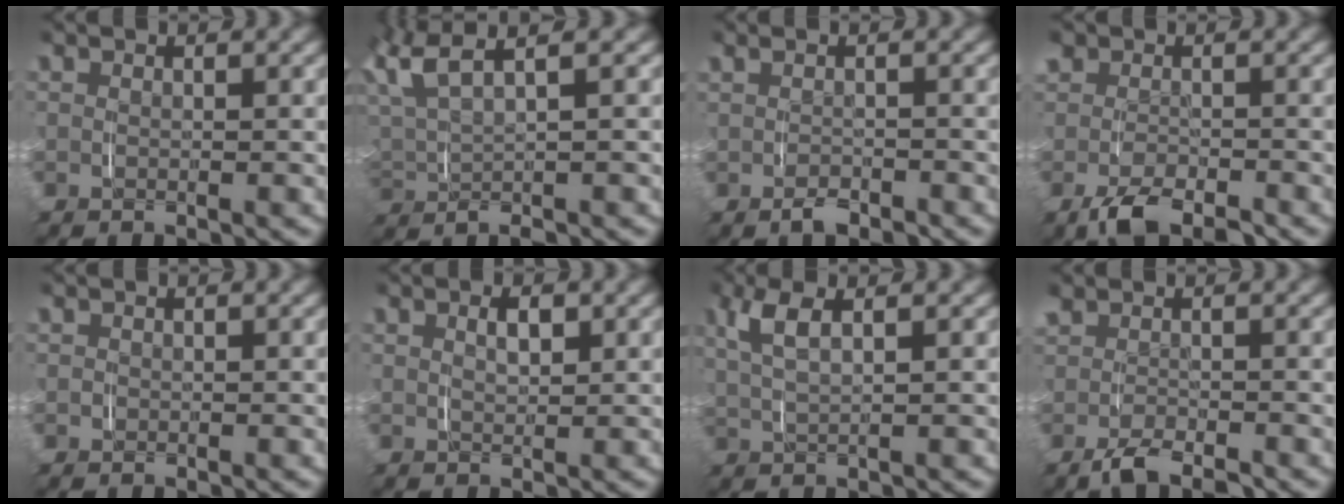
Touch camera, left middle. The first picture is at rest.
{"total": 5.5, "force": [2.1, 3.2, 4.0], "torque": [-0.100, 0.006, 0.029]}
{"total": 1.7, "force": [-0.9, 0.8, 1.2], "torque": [-0.016, 0.004, -0.014]}
{"total": 3.1, "force": [-1.8, 1.6, 2.0], "torque": [-0.042, -0.009, -0.027]}
{"total": 0.0}
{"total": 1.7, "force": [0.7, 0.7, 1.4], "torque": [-0.019, -0.003, 0.015]}
{"total": 4.1, "force": [1.8, 1.6, 3.3], "torque": [-0.079, 0.008, 0.033]}
{"total": 2.0, "force": [-1.3, 0.8, 1.3], "torque": [-0.030, -0.002, -0.021]}